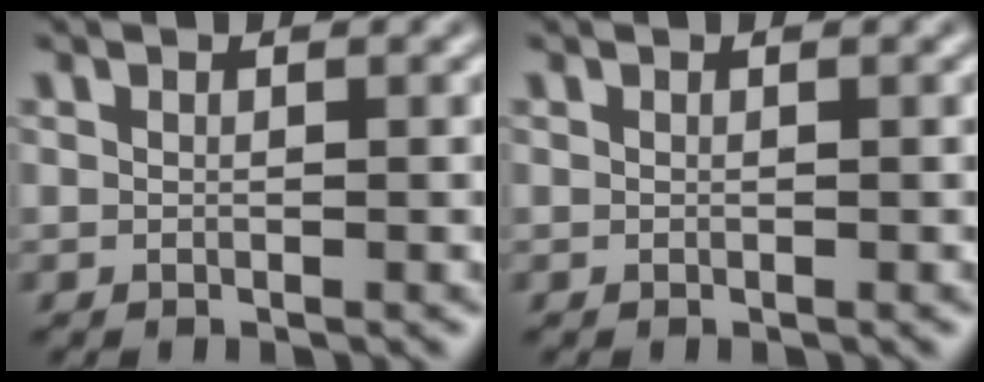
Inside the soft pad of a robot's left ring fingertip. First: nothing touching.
{"total": 0.0}